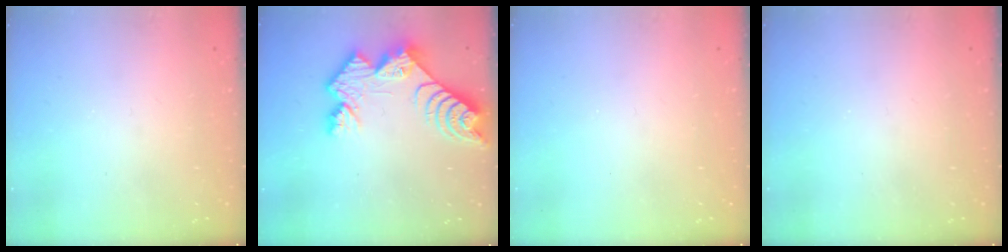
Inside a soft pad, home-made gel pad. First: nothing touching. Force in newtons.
{"total": 12.7, "press": 12.7, "slide": 1.1}
{"total": 0.0}
{"total": 0.0}